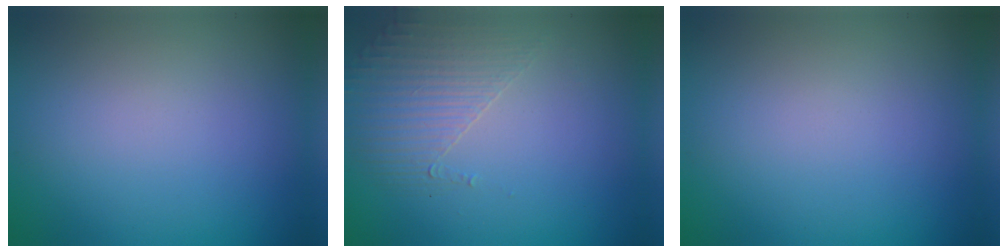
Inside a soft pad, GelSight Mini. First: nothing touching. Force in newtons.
{"total": 1.8, "press": 1.2, "slide": 1.3}
{"total": 0.0}